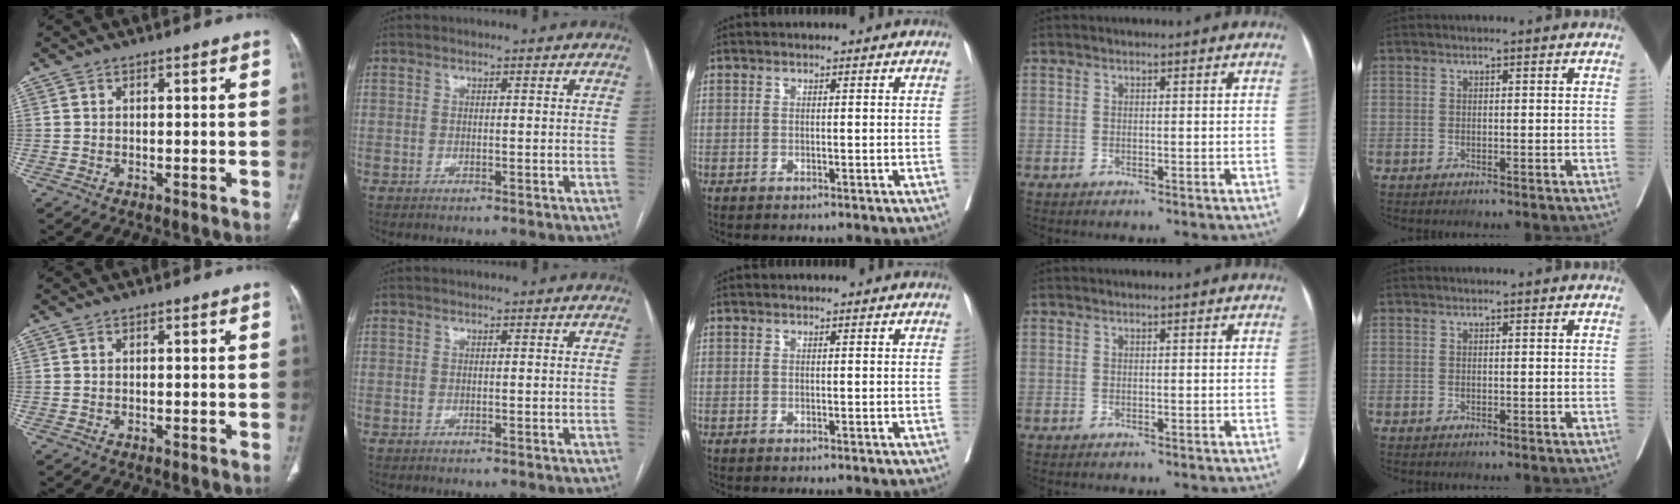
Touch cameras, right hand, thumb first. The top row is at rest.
{}